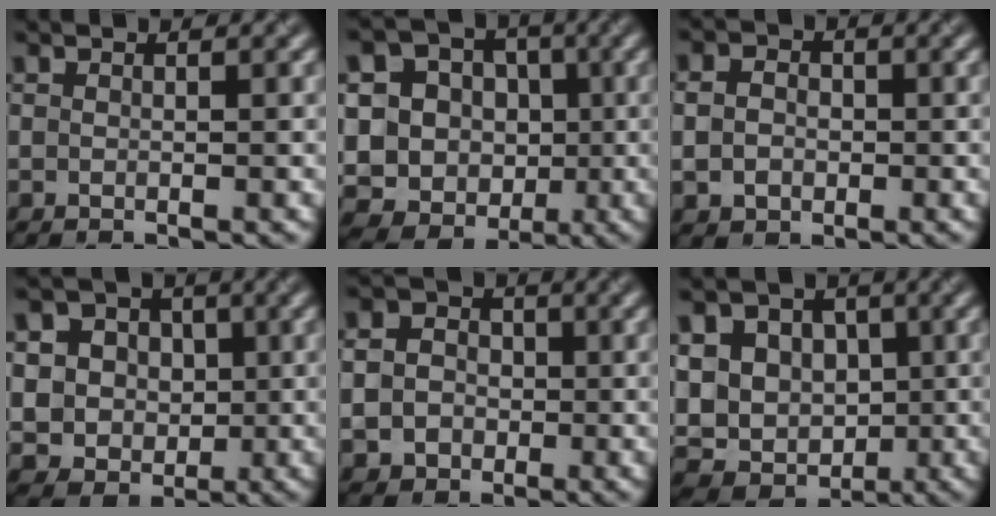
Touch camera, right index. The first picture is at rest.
{"total": 15.6, "force": [-1.9, 14.6, 5.3], "torque": [-0.143, 0.015, -0.045]}
{"total": 3.0, "force": [-0.2, 2.6, 1.5], "torque": [-0.020, -0.001, -0.010]}
{"total": 7.1, "force": [1.1, 6.4, 2.9], "torque": [-0.050, 0.018, 0.002]}
{"total": 5.7, "force": [-0.8, 5.2, 2.2], "torque": [-0.026, 0.003, -0.027]}
{"total": 13.2, "force": [1.0, 11.3, 6.7], "torque": [-0.127, 0.025, 0.001]}